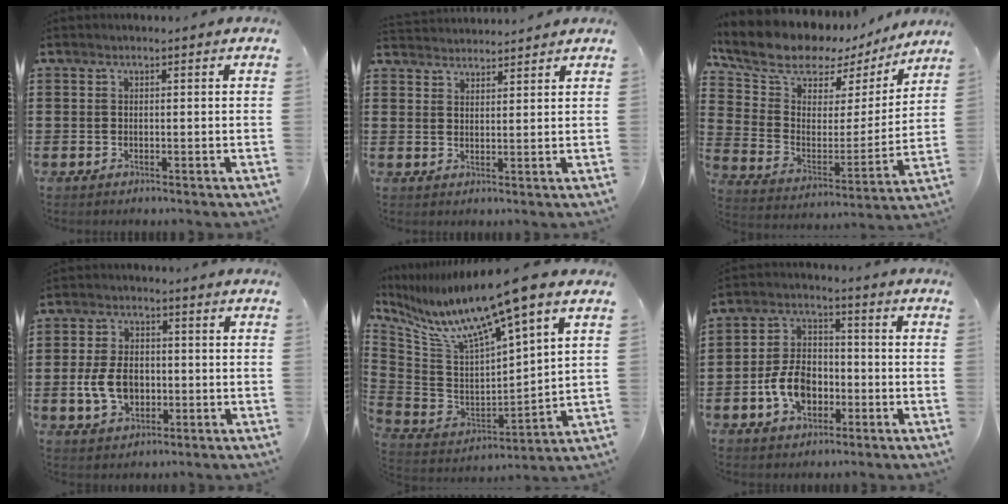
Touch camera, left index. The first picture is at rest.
{"total": 2.6, "force": [2.5, 0.0, -0.4], "torque": [-0.001, -0.008, 0.050]}
{"total": 10.2, "force": [8.6, 4.3, 3.4], "torque": [-0.096, -0.055, 0.151]}
{"total": 6.7, "force": [-1.2, 4.6, 4.8], "torque": [-0.109, -0.001, -0.029]}
{"total": 10.8, "force": [7.5, 0.2, 7.8], "torque": [-0.181, -0.055, 0.116]}
{"total": 8.1, "force": [-2.8, 5.6, 5.2], "torque": [-0.127, 0.010, -0.059]}